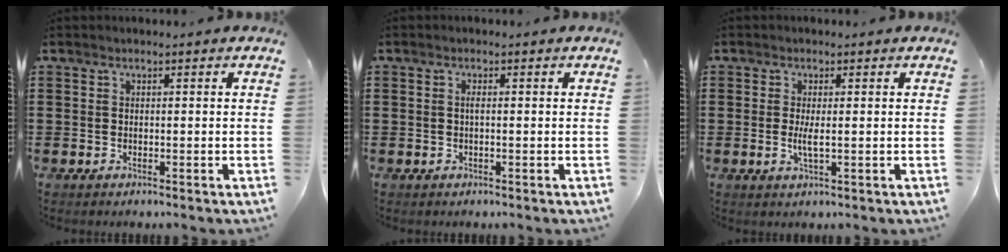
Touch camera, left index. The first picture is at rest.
{"total": 0.7, "force": [0.0, 0.1, 0.7], "torque": [-0.015, -0.004, 0.000]}
{"total": 2.4, "force": [-0.1, 0.4, 2.4], "torque": [-0.044, -0.004, -0.001]}